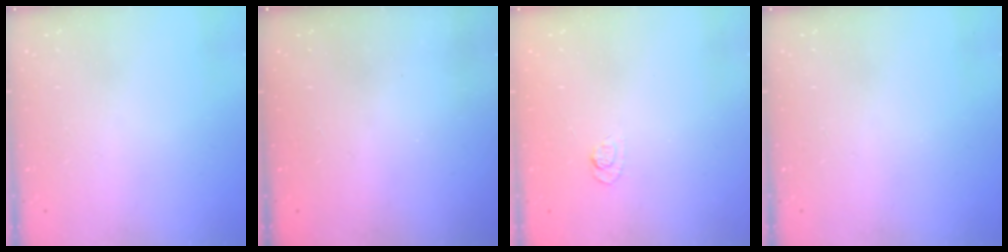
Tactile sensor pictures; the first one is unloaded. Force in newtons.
{"total": 2.6, "press": 2.4, "slide": 0.8}
{"total": 3.6, "press": 3.3, "slide": 1.4}
{"total": 0.0}